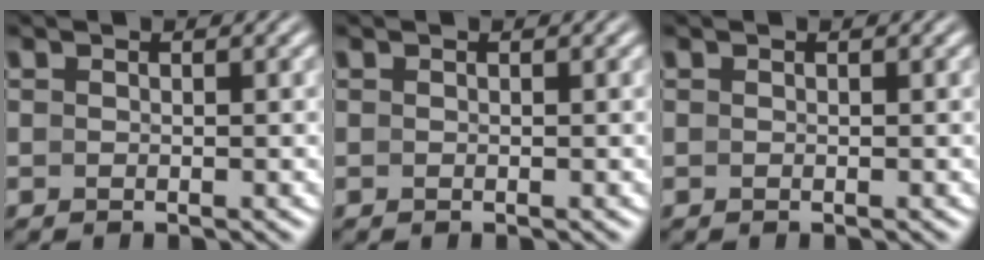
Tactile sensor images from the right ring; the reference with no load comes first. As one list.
[{"total": 0.0}, {"total": 0.0}]